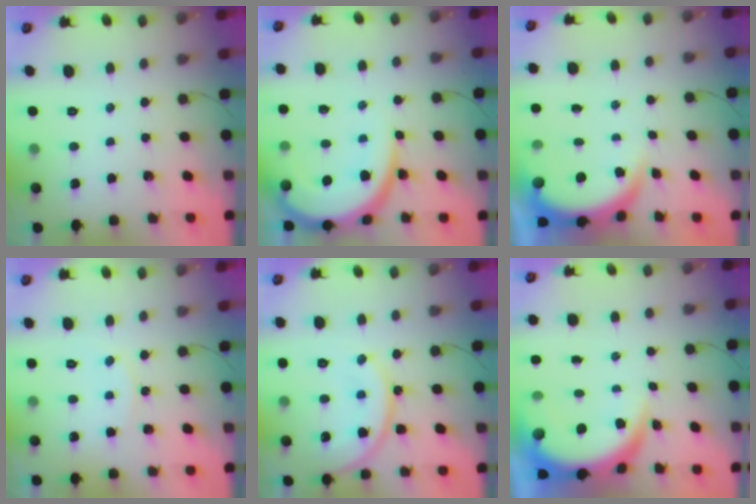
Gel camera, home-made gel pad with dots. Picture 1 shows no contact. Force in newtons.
{"total": 12.2, "press": 12.2, "slide": 1.0}
{"total": 5.1, "press": 5.1, "slide": 0.2}
{"total": 4.1, "press": 4.1, "slide": 0.2}
{"total": 13.6, "press": 13.6, "slide": 0.9}
{"total": 8.3, "press": 8.3, "slide": 0.6}